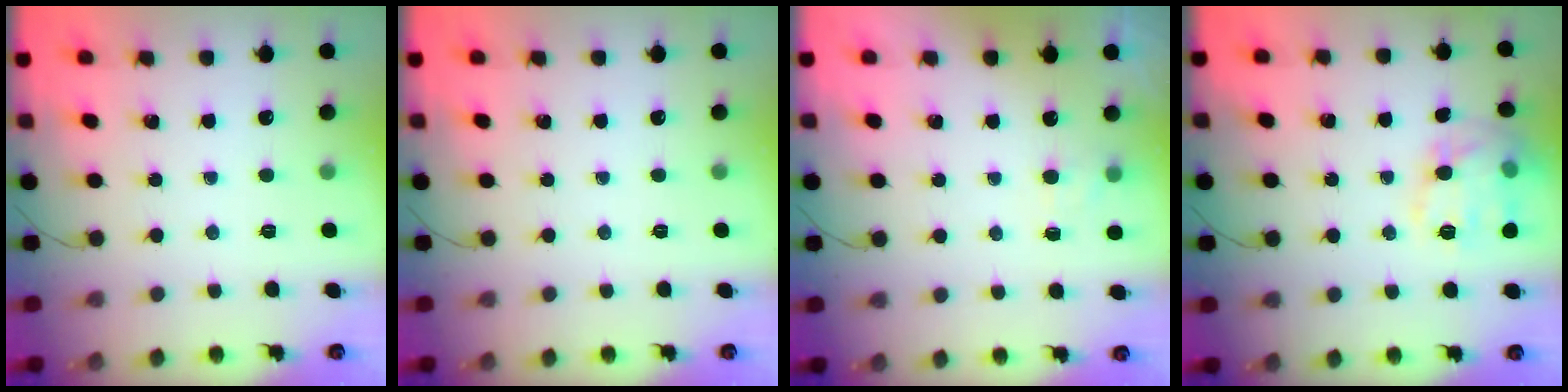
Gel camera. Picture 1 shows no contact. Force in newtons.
{"total": 0.0}
{"total": 5.1, "press": 4.9, "slide": 1.3}
{"total": 15.3, "press": 15.2, "slide": 0.3}